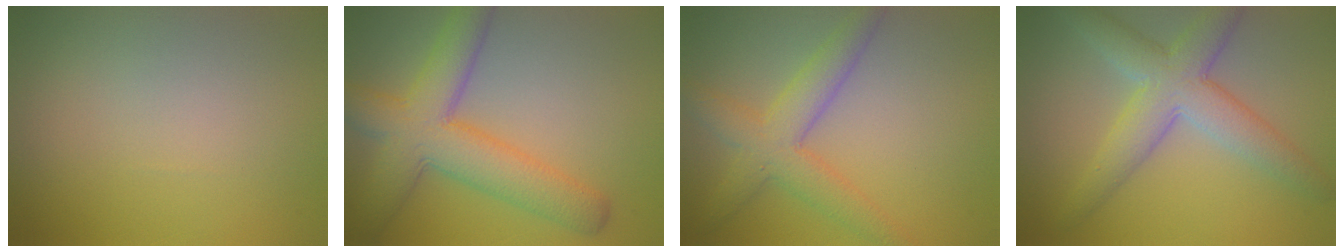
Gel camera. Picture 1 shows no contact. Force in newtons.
{"total": 8.0, "press": 8.0, "slide": 0.3}
{"total": 4.7, "press": 4.7, "slide": 0.2}
{"total": 6.1, "press": 6.1, "slide": 0.2}